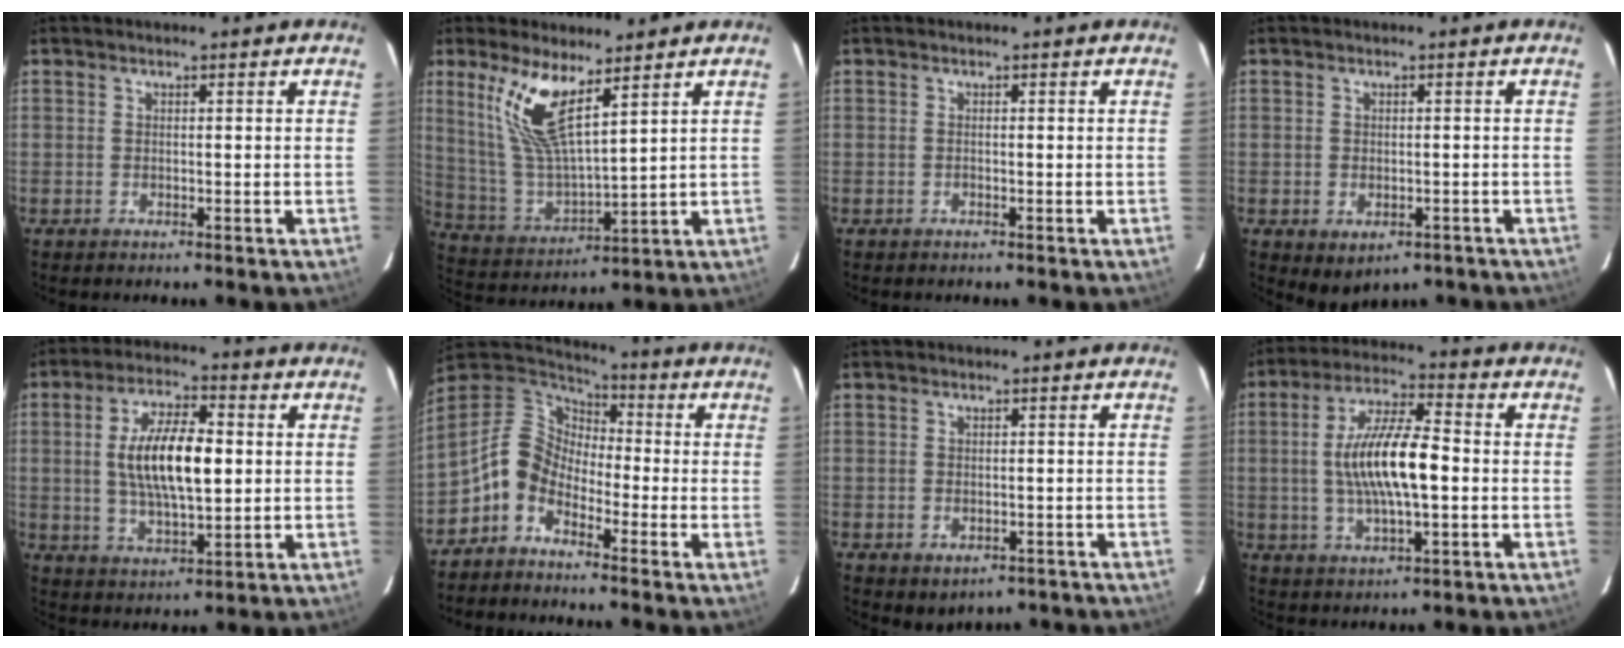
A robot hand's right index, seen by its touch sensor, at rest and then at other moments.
{"total": 12.5, "force": [7.4, 3.0, 9.6], "torque": [-0.196, 0.000, 0.163]}
{"total": 0.0}
{"total": 5.0, "force": [-2.2, 3.6, 2.7], "torque": [-0.046, -0.009, -0.016]}
{"total": 13.0, "force": [1.2, 5.0, 12.0], "torque": [-0.222, 0.006, 0.025]}
{"total": 9.5, "force": [-4.9, 6.5, 4.9], "torque": [-0.103, 0.026, -0.115]}
{"total": 4.3, "force": [-2.0, 3.2, 2.1], "torque": [-0.041, -0.007, -0.013]}
{"total": 13.5, "force": [-0.5, 4.0, 12.8], "torque": [-0.244, 0.008, -0.008]}